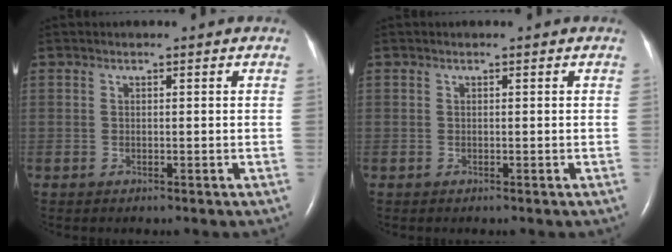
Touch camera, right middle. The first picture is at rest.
{"total": 0.0}